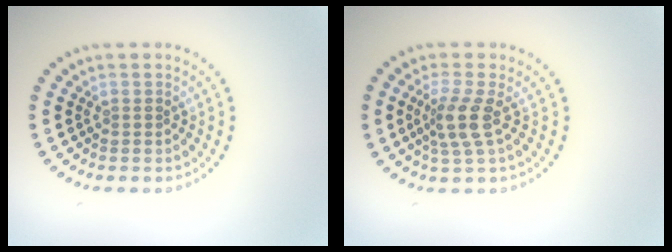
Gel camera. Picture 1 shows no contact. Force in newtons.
{"total": 2.9, "press": 2.3, "slide": 1.8}